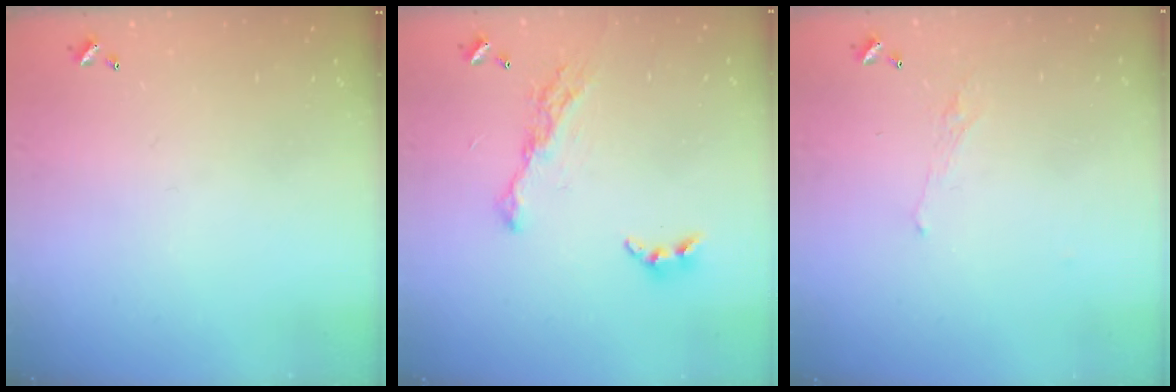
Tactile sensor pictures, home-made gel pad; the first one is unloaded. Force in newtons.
{"total": 9.9, "press": 9.9, "slide": 0.5}
{"total": 0.9, "press": 0.4, "slide": 0.8}